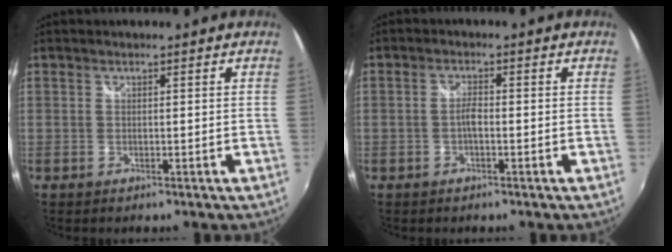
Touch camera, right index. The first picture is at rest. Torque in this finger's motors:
{"motor_torque": [0.56, 0.27, 0.17, 0.05]}